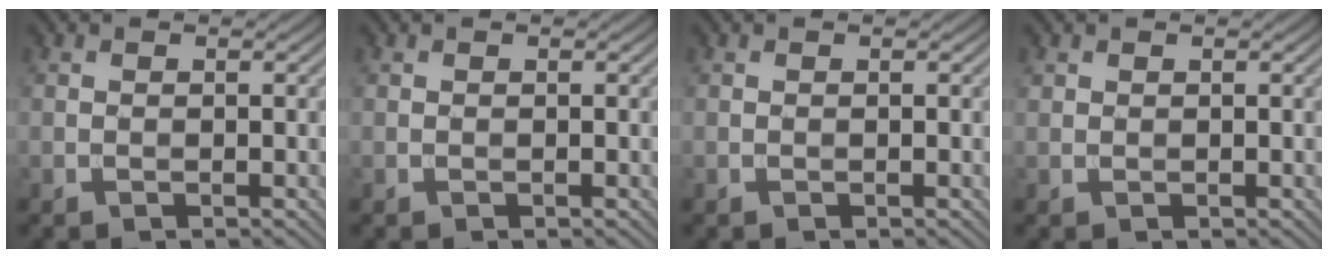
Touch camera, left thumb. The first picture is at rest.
{"total": 0.0}
{"total": 0.0}
{"total": 0.5, "force": [0.4, 0.3, 0.1], "torque": [-0.002, 0.000, 0.012]}